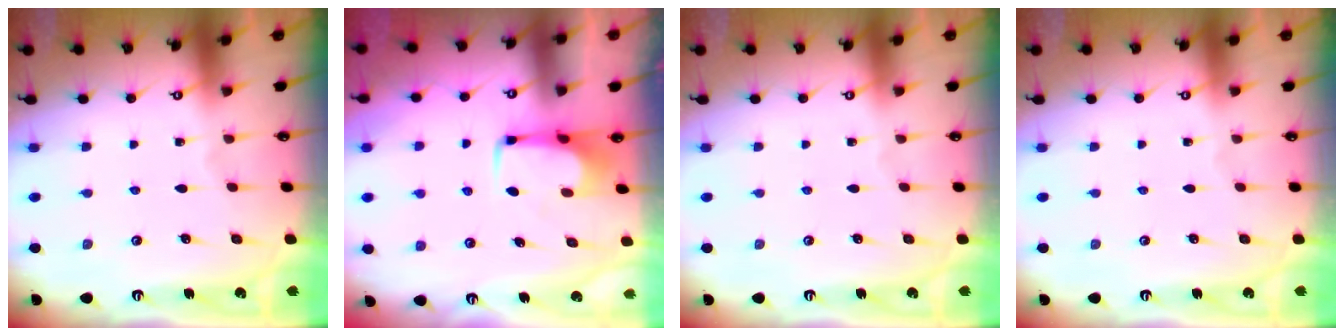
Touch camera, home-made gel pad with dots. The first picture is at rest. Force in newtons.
{"total": 0.6, "press": 0.5, "slide": 0.2}
{"total": 0.0}
{"total": 0.0}